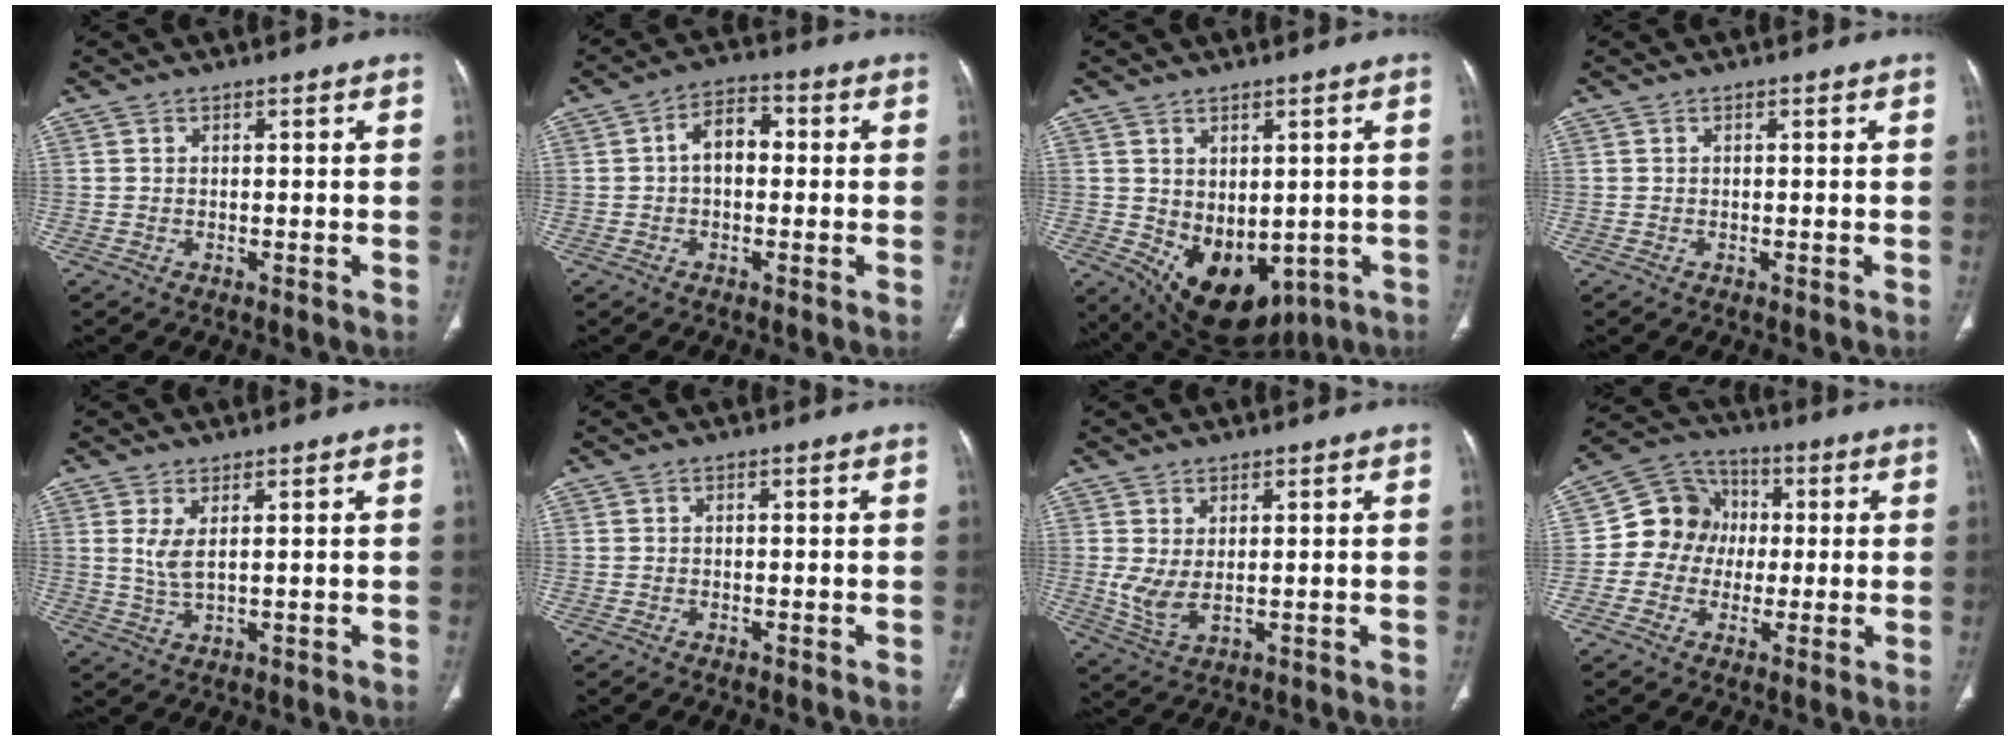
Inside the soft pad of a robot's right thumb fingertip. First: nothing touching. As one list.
[{"total": 6.1, "force": [0.2, 3.9, 4.7], "torque": [-0.065, 0.024, -0.007]}, {"total": 14.8, "force": [-3.8, 9.8, 10.4], "torque": [-0.135, -0.006, -0.021]}, {"total": 0.0}, {"total": 3.7, "force": [1.2, 1.0, 3.3], "torque": [-0.075, -0.011, 0.033]}, {"total": 0.0}, {"total": 4.9, "force": [0.8, 2.2, 4.3], "torque": [-0.092, -0.011, 0.025]}, {"total": 10.4, "force": [-0.2, 9.6, 4.1], "torque": [-0.034, 0.025, -0.018]}]